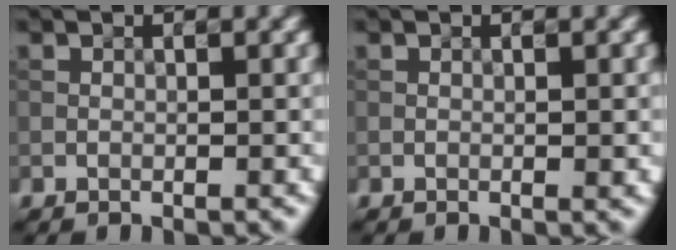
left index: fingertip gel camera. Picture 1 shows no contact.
{"total": 0.6, "force": [-0.1, 0.2, 0.6], "torque": [-0.009, 0.000, -0.001]}